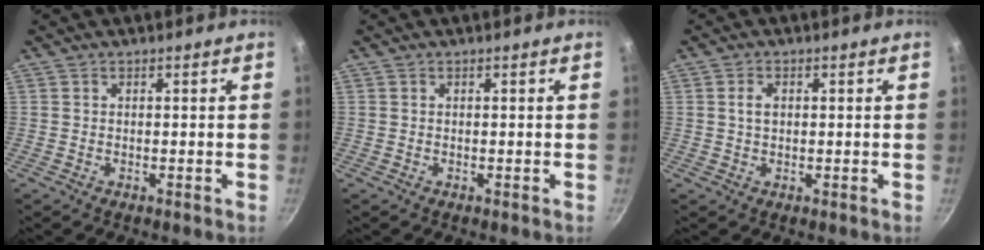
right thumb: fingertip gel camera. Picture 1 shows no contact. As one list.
[{"total": 0.0}, {"total": 2.4, "force": [0.4, 1.6, 1.8], "torque": [-0.026, 0.002, 0.008]}]